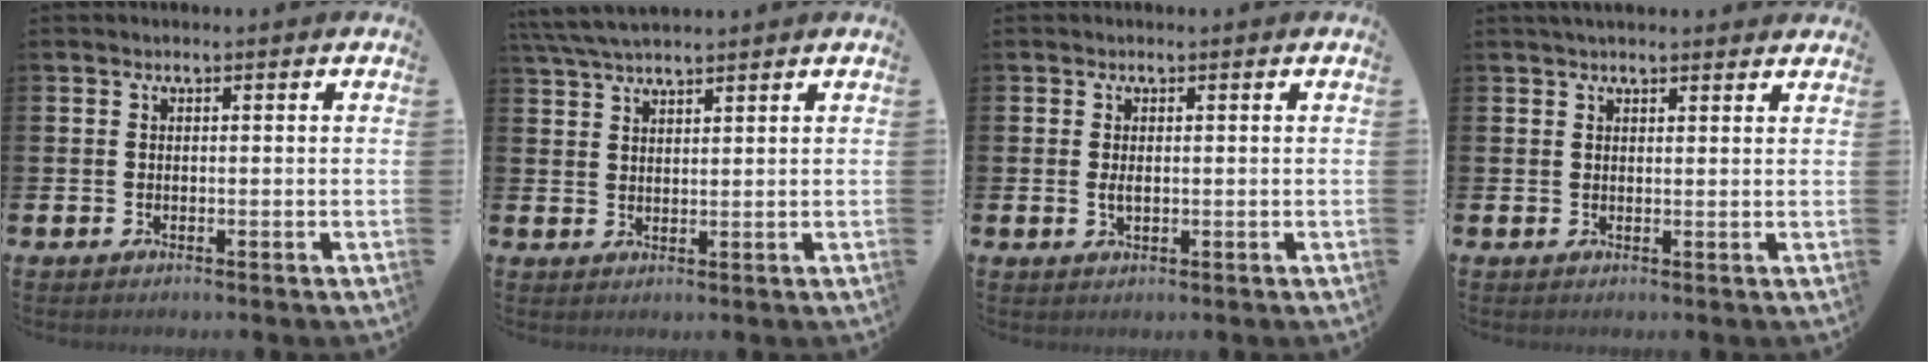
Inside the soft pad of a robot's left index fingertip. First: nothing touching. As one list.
[{"total": 4.6, "force": [4.2, 0.7, 1.8], "torque": [-0.048, -0.006, 0.079]}, {"total": 1.3, "force": [0.1, 0.6, 1.1], "torque": [-0.023, 0.003, 0.000]}, {"total": 2.2, "force": [2.1, 0.4, 0.6], "torque": [-0.011, -0.002, 0.037]}]